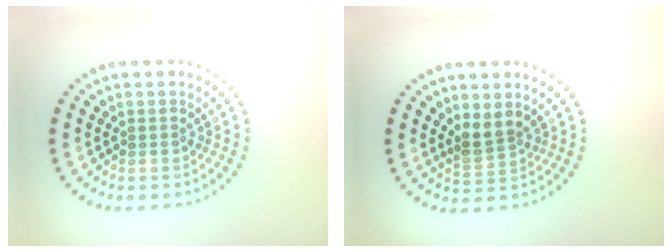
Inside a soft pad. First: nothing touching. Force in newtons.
{"total": 2.2, "press": 1.8, "slide": 1.4}